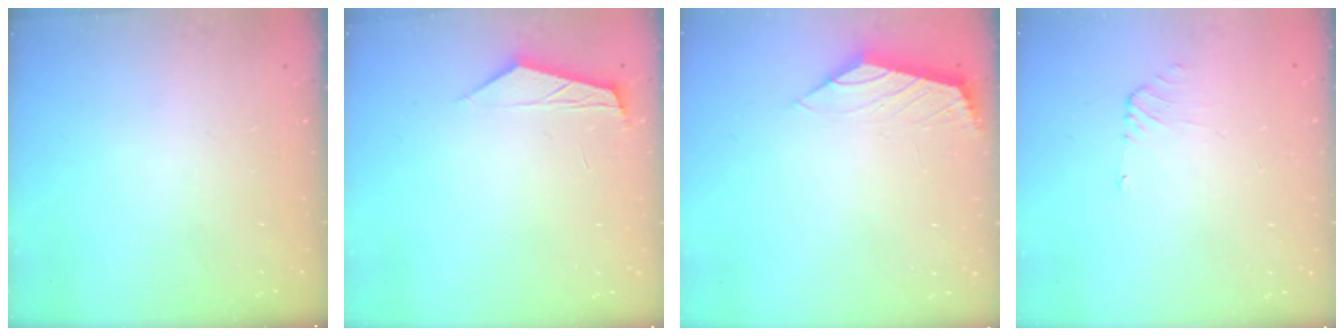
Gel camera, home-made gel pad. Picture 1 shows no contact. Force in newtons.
{"total": 3.5, "press": 3.4, "slide": 0.4}
{"total": 0.9, "press": 0.9, "slide": 0.3}
{"total": 0.6, "press": 0.4, "slide": 0.4}